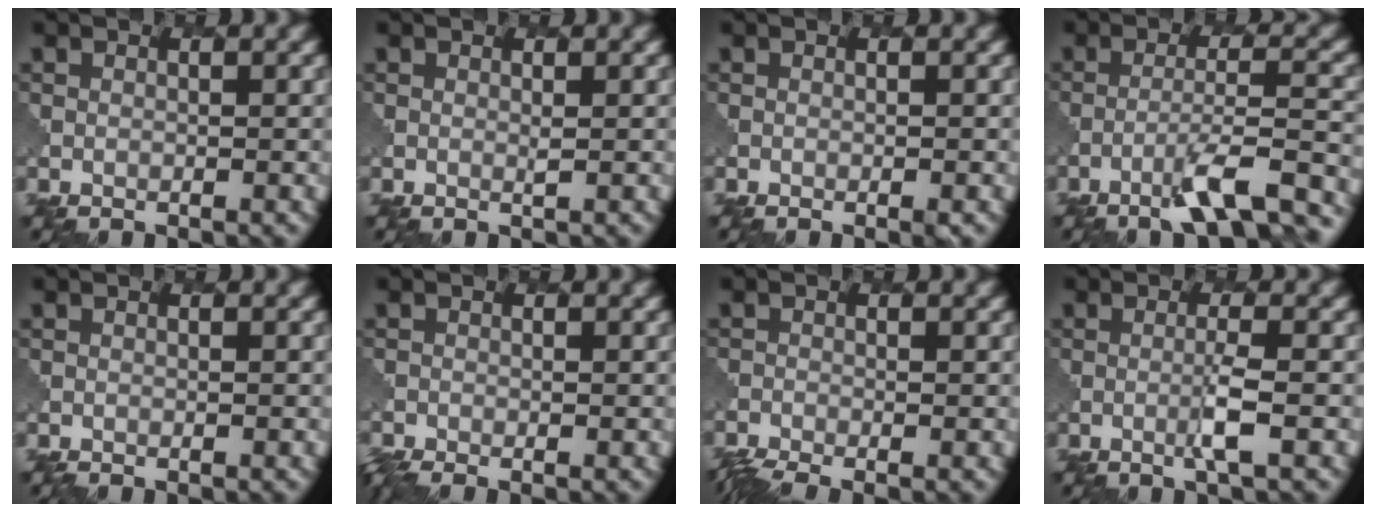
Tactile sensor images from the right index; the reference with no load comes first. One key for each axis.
{"total": 0.6, "fx": 0.5, "fy": 0.0, "fz": 0.3, "tx": -0.010, "ty": -0.001, "tz": 0.010}
{"total": 0.8, "fx": -0.3, "fy": 0.2, "fz": 0.7, "tx": -0.003, "ty": 0.002, "tz": -0.004}
{"total": 6.8, "fx": -4.6, "fy": 1.0, "fz": 5.0, "tx": -0.074, "ty": 0.006, "tz": -0.071}
{"total": 0.6, "fx": -0.5, "fy": 0.2, "fz": 0.3, "tx": 0.005, "ty": -0.002, "tz": -0.008}
{"total": 2.7, "fx": -2.3, "fy": 0.7, "fz": 1.3, "tx": -0.019, "ty": -0.007, "tz": -0.030}
{"total": 3.7, "fx": -3.1, "fy": 0.6, "fz": 1.8, "tx": -0.033, "ty": -0.017, "tz": -0.059}
{"total": 1.8, "fx": -0.2, "fy": -0.1, "fz": 1.8, "tx": -0.034, "ty": 0.004, "tz": -0.007}